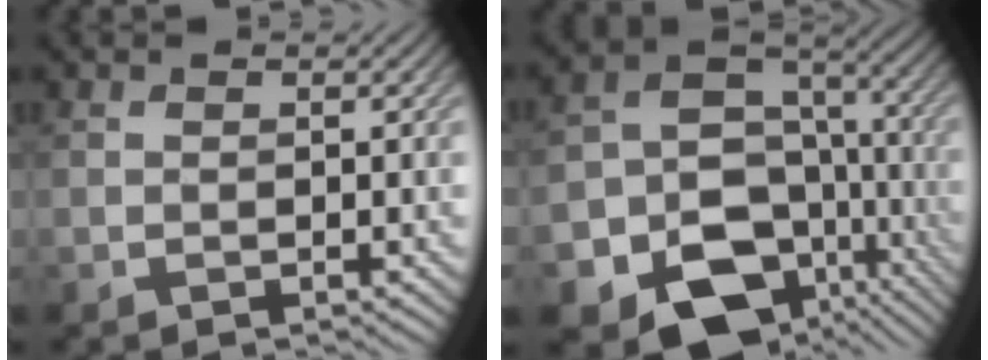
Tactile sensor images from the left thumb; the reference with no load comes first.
{"total": 17.9, "force": [-8.1, 13.6, 8.5], "torque": [-0.163, -0.047, -0.109]}